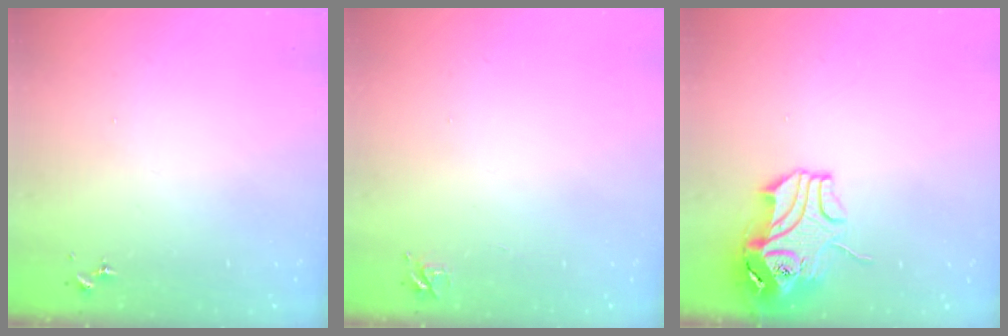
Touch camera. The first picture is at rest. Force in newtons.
{"total": 5.0, "press": 5.0, "slide": 0.7}
{"total": 11.7, "press": 11.5, "slide": 1.8}